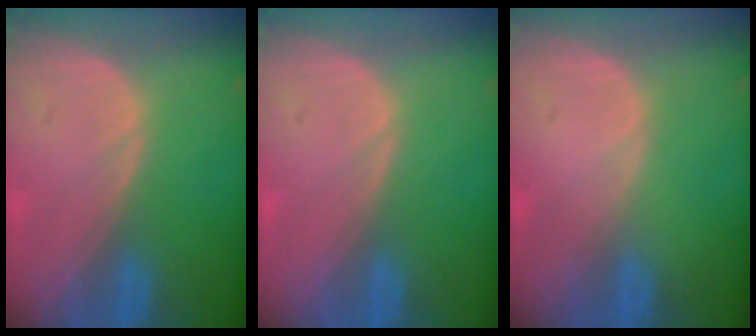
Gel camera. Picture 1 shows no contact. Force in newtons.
{"total": 0.0}
{"total": 0.0}